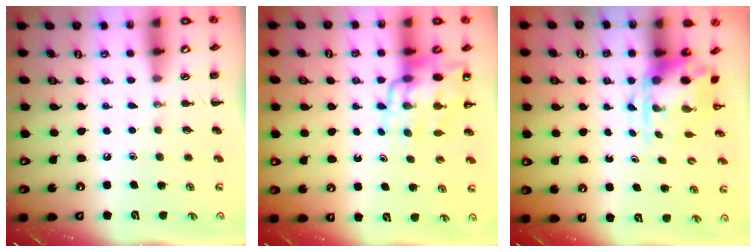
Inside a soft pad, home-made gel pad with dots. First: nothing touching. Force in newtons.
{"total": 12.3, "press": 11.8, "slide": 3.5}
{"total": 3.7, "press": 3.6, "slide": 0.9}